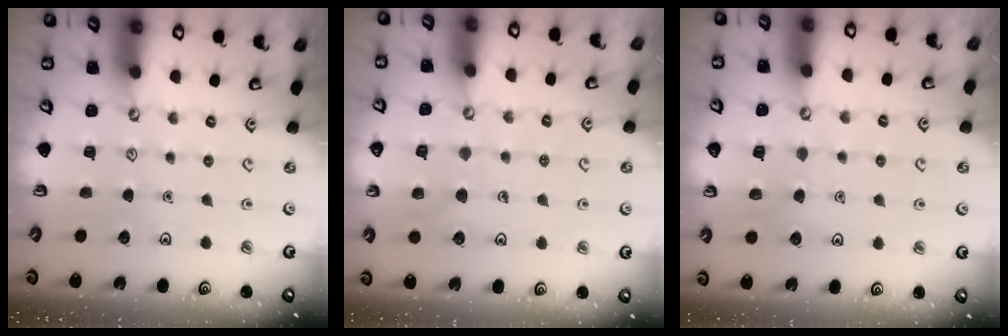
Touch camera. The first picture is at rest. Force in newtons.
{"total": 7.4, "press": 7.4, "slide": 0.4}
{"total": 4.6, "press": 4.6, "slide": 0.4}